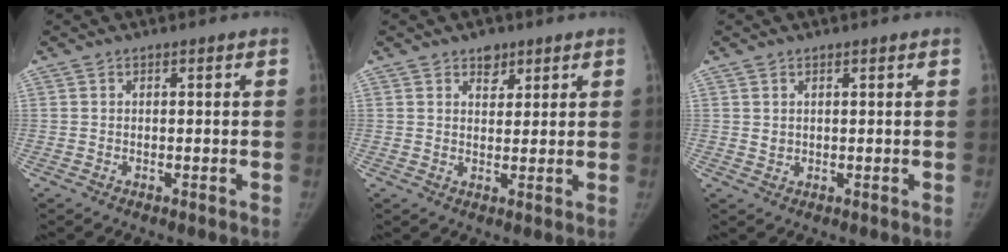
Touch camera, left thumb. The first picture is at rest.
{"total": 3.4, "force": [2.2, 2.2, 1.3], "torque": [0.002, -0.014, 0.035]}
{"total": 1.1, "force": [0.6, 0.8, 0.4], "torque": [0.004, -0.005, 0.013]}